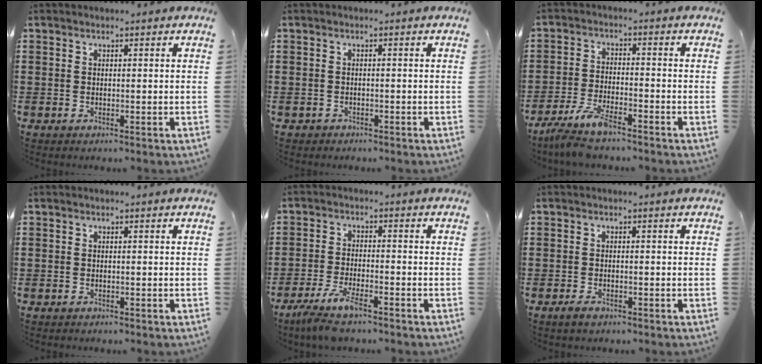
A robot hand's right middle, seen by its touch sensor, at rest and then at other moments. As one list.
[{"total": 0.7, "force": [-0.6, 0.2, -0.1], "torque": [0.000, 0.002, -0.015]}, {"total": 6.0, "force": [-5.0, 0.8, 3.3], "torque": [-0.086, -0.016, -0.100]}, {"total": 0.0}, {"total": 5.6, "force": [-4.4, 0.7, 3.4], "torque": [-0.089, -0.018, -0.088]}, {"total": 1.0, "force": [-0.7, 0.3, 0.7], "torque": [-0.021, -0.005, -0.017]}]